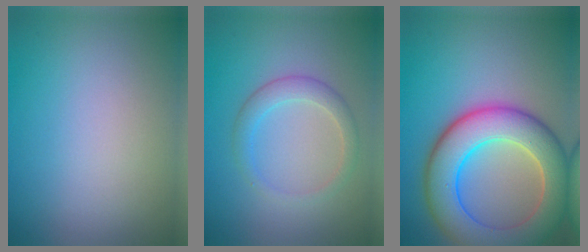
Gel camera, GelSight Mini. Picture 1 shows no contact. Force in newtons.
{"total": 2.2, "press": 2.2, "slide": 0.1}
{"total": 9.6, "press": 9.6, "slide": 0.4}